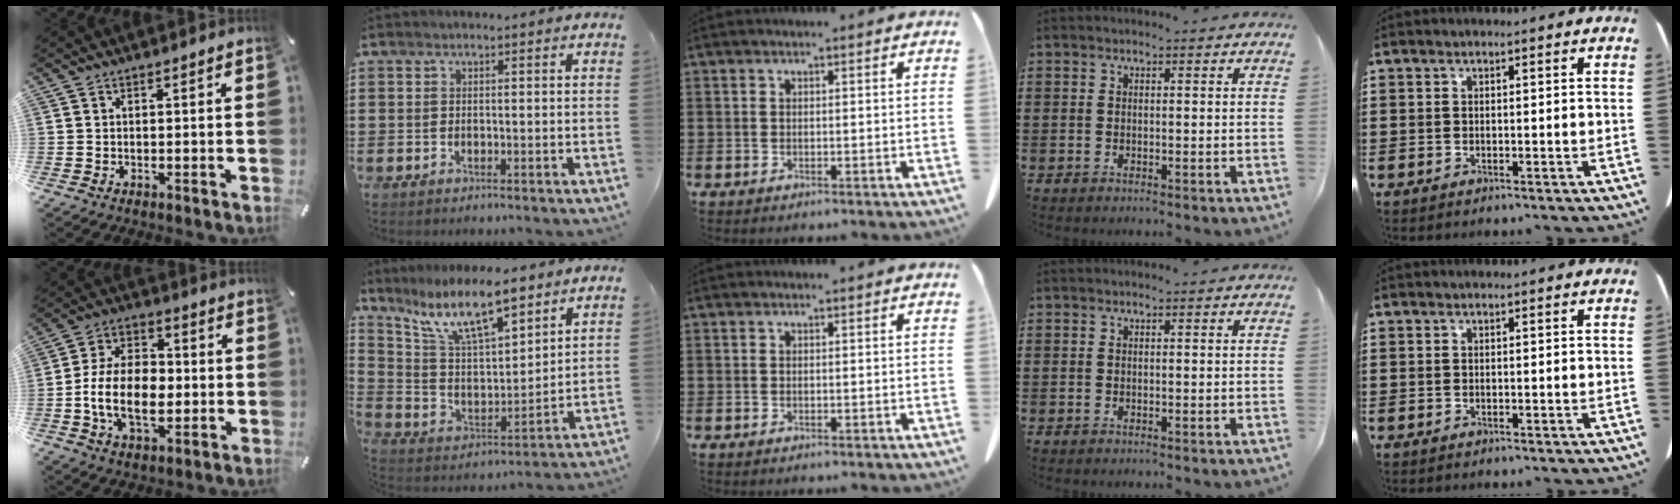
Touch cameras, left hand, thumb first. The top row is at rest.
{"thumb": {"total": 13.9, "force": [-2.7, 9.0, 10.2], "torque": [-0.201, 0.006, -0.048]}, "index": {"total": 11.6, "force": [8.8, 2.9, 7.0], "torque": [-0.152, -0.030, 0.158]}}